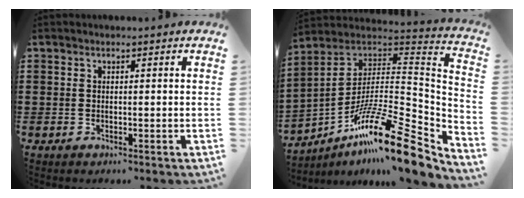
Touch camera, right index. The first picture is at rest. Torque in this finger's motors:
{"motor_torque": [0.56, 1.14, 0.07, -0.05]}